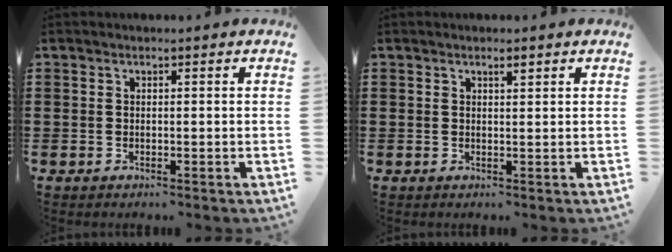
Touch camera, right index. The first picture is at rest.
{"total": 1.2, "force": [0.8, 0.3, 0.9], "torque": [-0.010, -0.001, 0.011]}